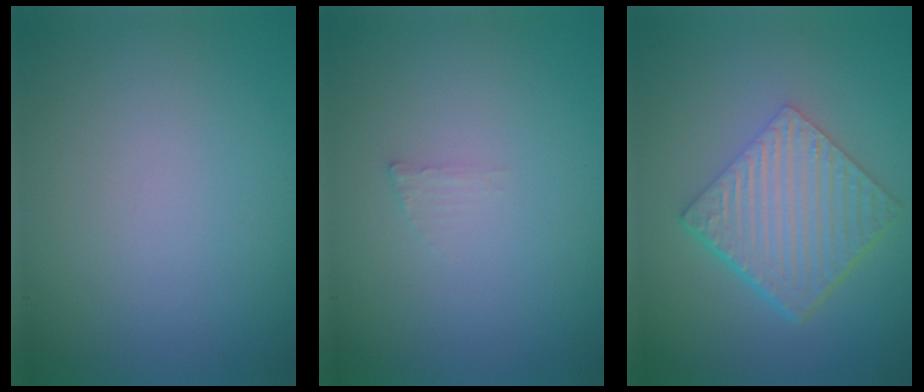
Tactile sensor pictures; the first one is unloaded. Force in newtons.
{"total": 0.6, "press": 0.6, "slide": 0.1}
{"total": 6.4, "press": 4.3, "slide": 4.8}